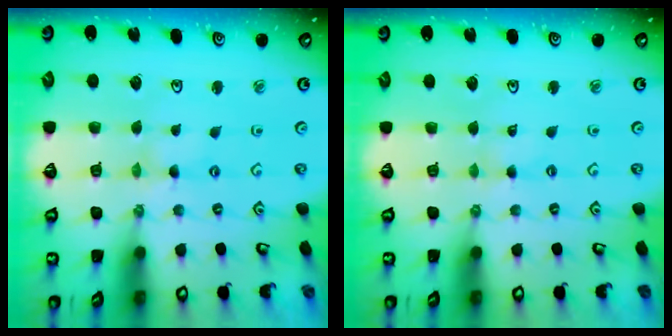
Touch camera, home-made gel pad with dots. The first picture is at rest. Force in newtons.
{"total": 0.0}